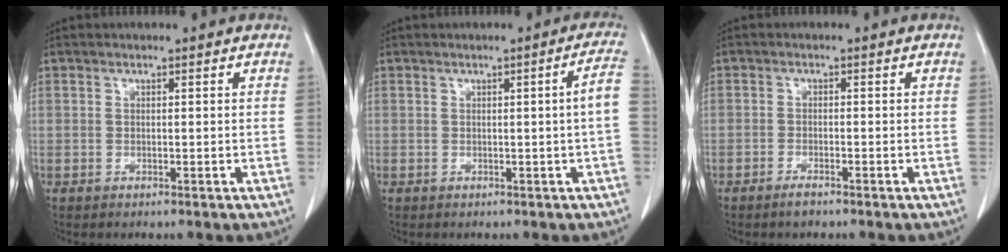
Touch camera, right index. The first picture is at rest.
{"total": 3.5, "force": [-0.1, -0.6, 3.4], "torque": [-0.041, 0.004, -0.001]}
{"total": 1.6, "force": [-1.4, 0.3, 0.8], "torque": [-0.020, -0.002, -0.024]}